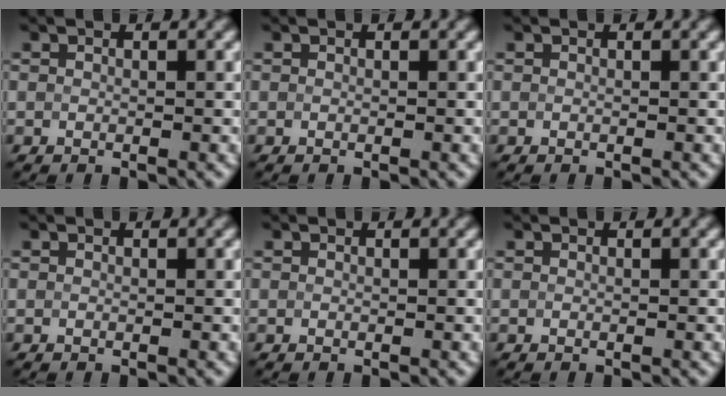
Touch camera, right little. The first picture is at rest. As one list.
[{"total": 0.0}, {"total": 0.0}, {"total": 0.0}, {"total": 0.0}, {"total": 0.0}]